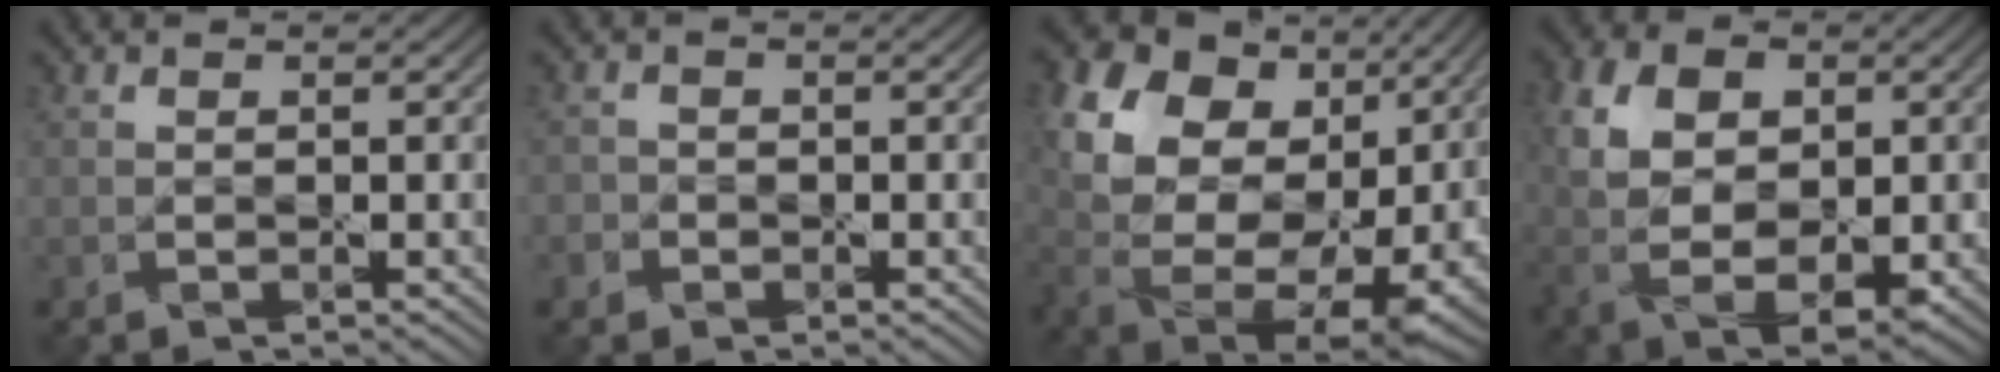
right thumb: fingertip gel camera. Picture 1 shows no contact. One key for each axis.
{"total": 1.7, "fx": -0.8, "fy": 1.5, "fz": 0.2, "tx": 0.008, "ty": 0.000, "tz": -0.017}
{"total": 18.3, "fx": 6.5, "fy": 12.6, "fz": 11.6, "tx": -0.252, "ty": 0.023, "tz": 0.134}
{"total": 10.6, "fx": 1.1, "fy": 7.3, "fz": 7.6, "tx": -0.176, "ty": -0.008, "tz": 0.020}